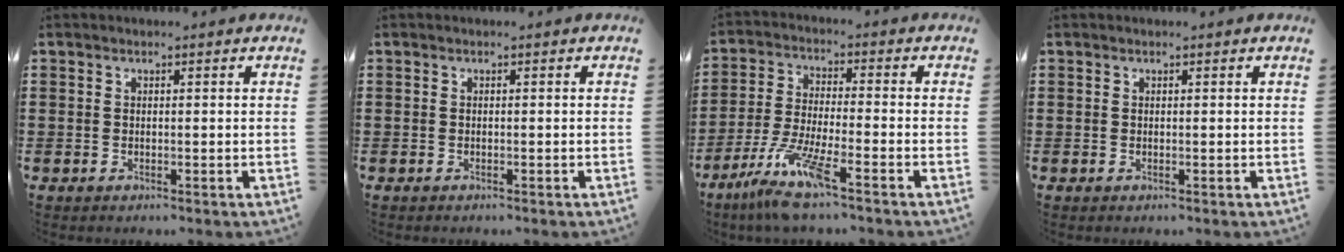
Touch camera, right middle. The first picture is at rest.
{"total": 0.0}
{"total": 8.7, "force": [-6.3, 0.5, 5.9], "torque": [-0.133, -0.017, -0.124]}
{"total": 0.0}